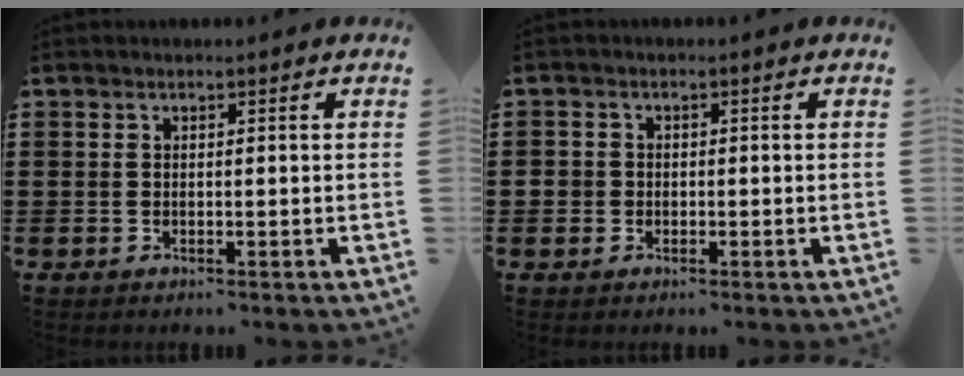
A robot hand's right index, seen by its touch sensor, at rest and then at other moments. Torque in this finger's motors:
{"motor_torque": [0.28, 0.91, 0.01, 0.02]}